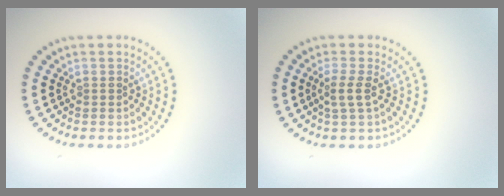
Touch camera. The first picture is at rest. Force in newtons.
{"total": 1.8, "press": 1.4, "slide": 1.1}